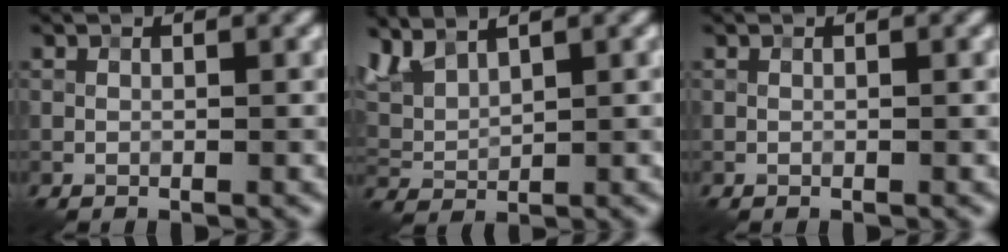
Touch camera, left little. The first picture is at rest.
{"total": 3.9, "force": [2.9, 1.6, 2.0], "torque": [-0.056, 0.006, 0.063]}
{"total": 0.0}